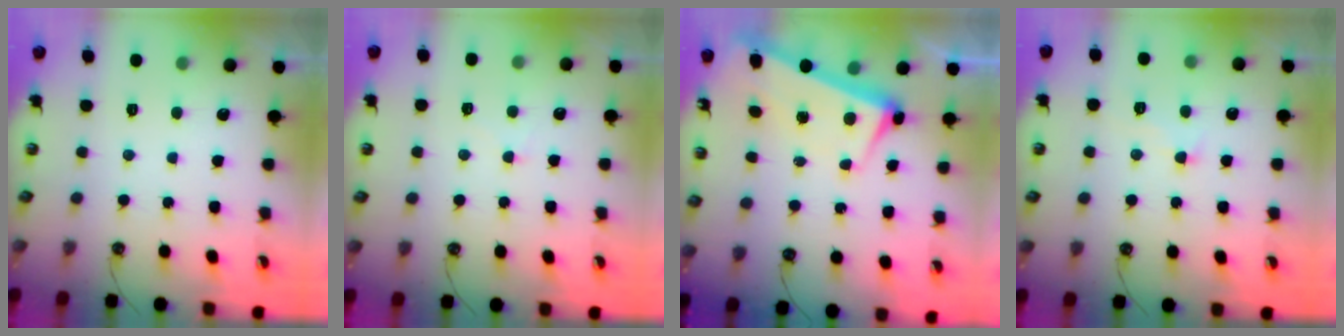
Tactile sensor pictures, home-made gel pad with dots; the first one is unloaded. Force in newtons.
{"total": 0.5, "press": 0.3, "slide": 0.4}
{"total": 1.9, "press": 1.6, "slide": 0.9}
{"total": 1.6, "press": 1.4, "slide": 0.7}